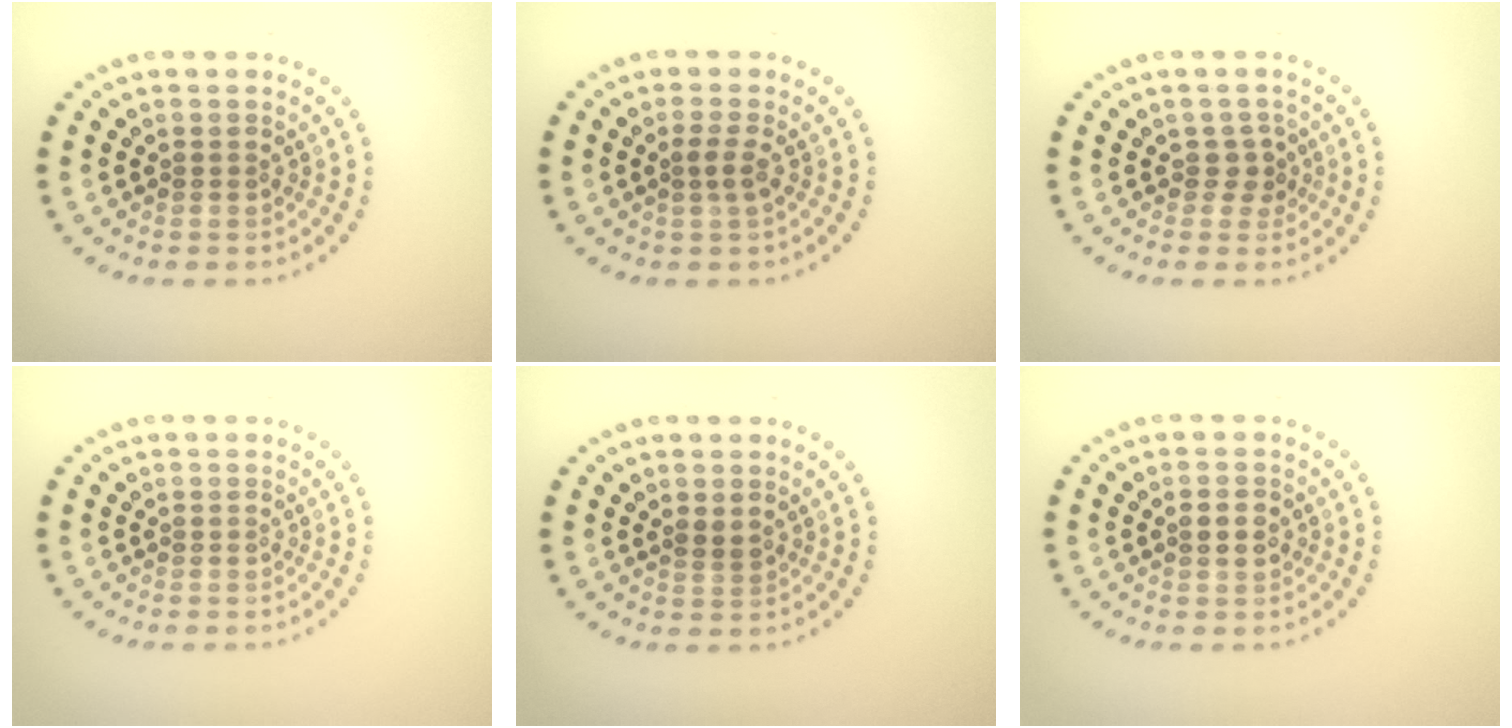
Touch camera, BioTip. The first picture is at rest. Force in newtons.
{"total": 1.2, "press": 1.0, "slide": 0.7}
{"total": 1.6, "press": 1.3, "slide": 0.9}
{"total": 0.0}
{"total": 1.1, "press": 0.9, "slide": 0.6}
{"total": 1.5, "press": 1.5, "slide": 0.0}